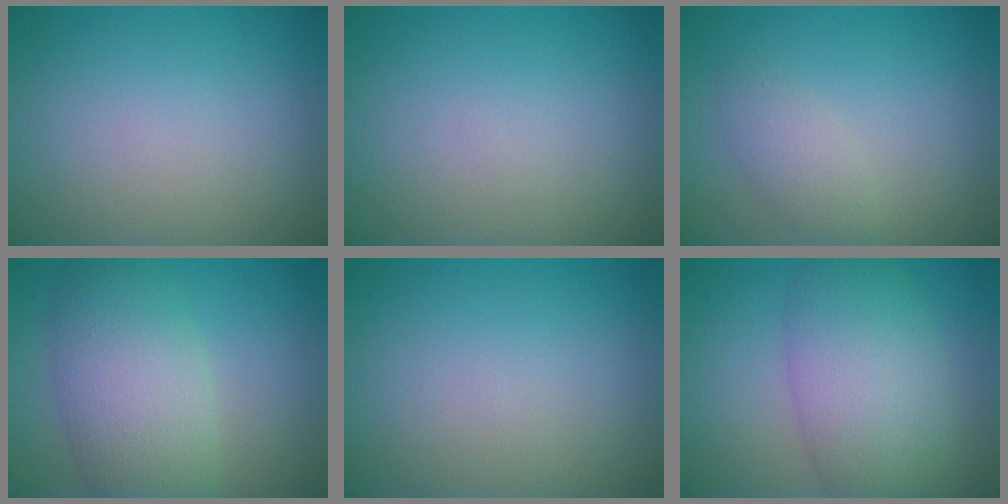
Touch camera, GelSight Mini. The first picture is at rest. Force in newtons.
{"total": 0.0}
{"total": 2.1, "press": 2.1, "slide": 0.1}
{"total": 7.1, "press": 7.1, "slide": 0.4}
{"total": 0.0}
{"total": 7.8, "press": 7.8, "slide": 0.3}